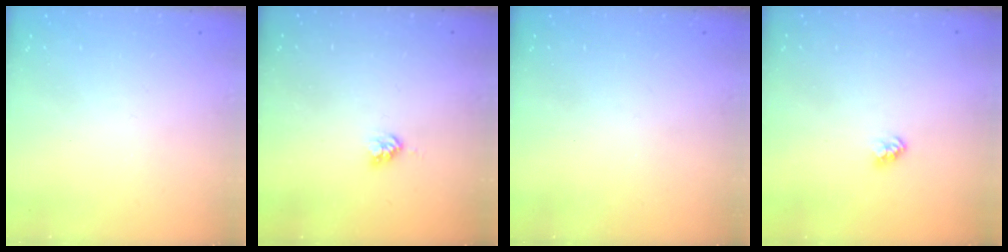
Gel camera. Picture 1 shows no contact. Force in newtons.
{"total": 3.9, "press": 3.9, "slide": 0.4}
{"total": 0.0}
{"total": 2.3, "press": 2.3, "slide": 0.1}